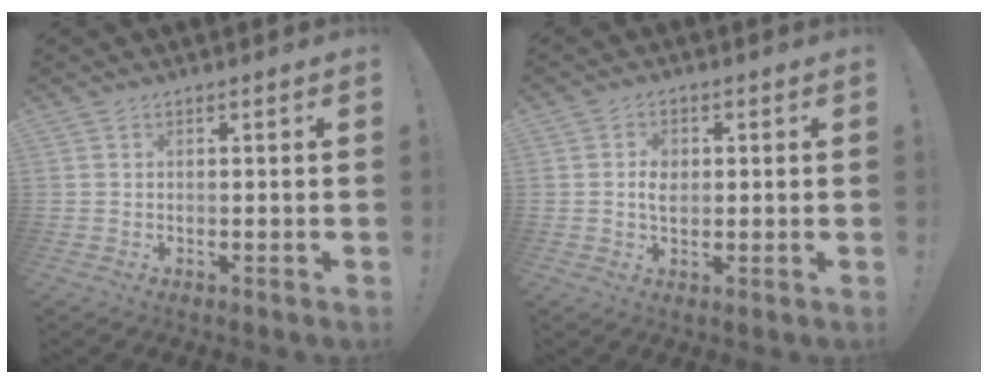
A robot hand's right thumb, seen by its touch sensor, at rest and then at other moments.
{"total": 4.2, "force": [0.1, 3.1, 2.8], "torque": [-0.029, -0.001, -0.003]}